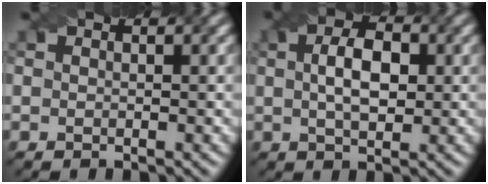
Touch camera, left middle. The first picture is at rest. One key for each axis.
{"total": 3.6, "fx": -0.1, "fy": 2.1, "fz": 2.9, "tx": -0.048, "ty": 0.007, "tz": 0.012}